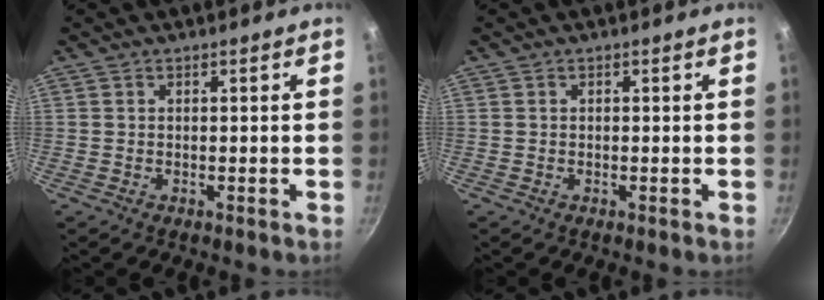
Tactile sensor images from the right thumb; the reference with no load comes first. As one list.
[{"total": 0.0}]